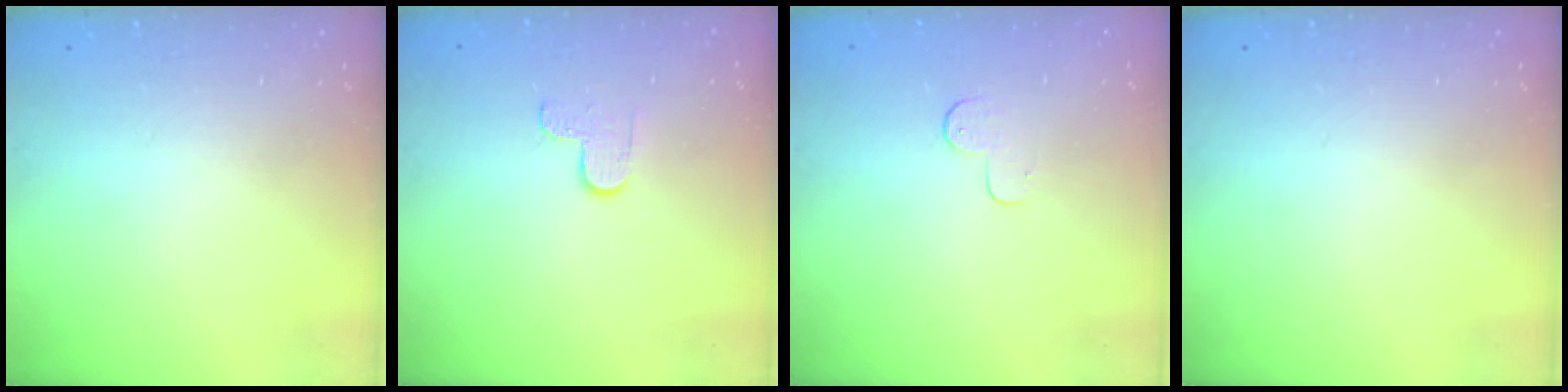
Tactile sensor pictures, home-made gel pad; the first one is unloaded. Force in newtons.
{"total": 2.9, "press": 2.9, "slide": 0.3}
{"total": 5.0, "press": 4.9, "slide": 0.5}
{"total": 0.0}